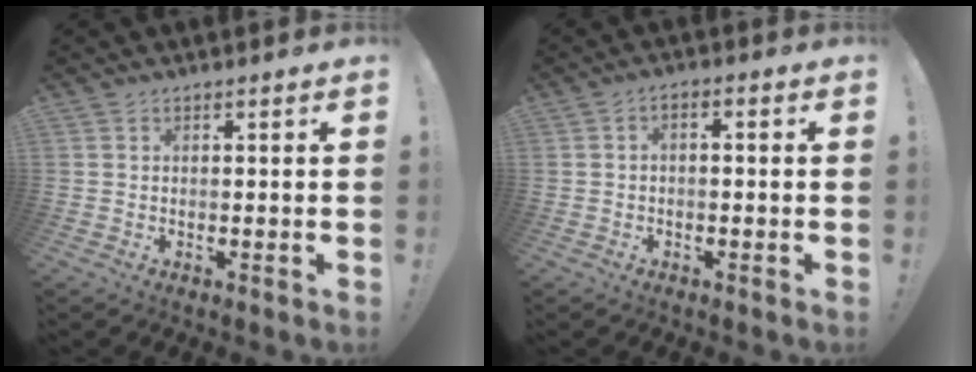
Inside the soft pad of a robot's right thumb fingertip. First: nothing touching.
{"total": 2.1, "force": [-1.6, 0.6, 1.3], "torque": [-0.019, 0.008, -0.029]}